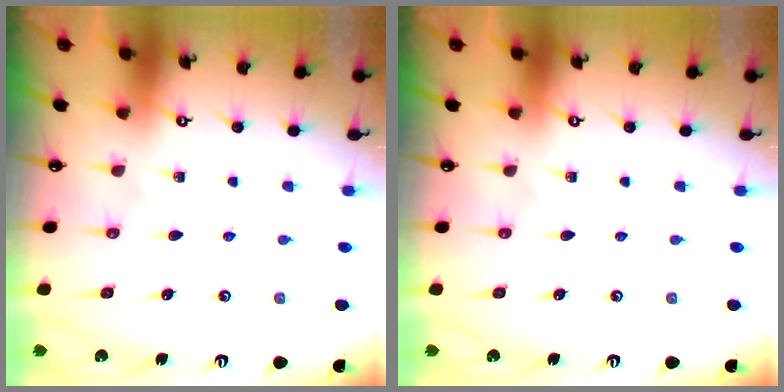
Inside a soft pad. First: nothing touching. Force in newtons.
{"total": 0.0}